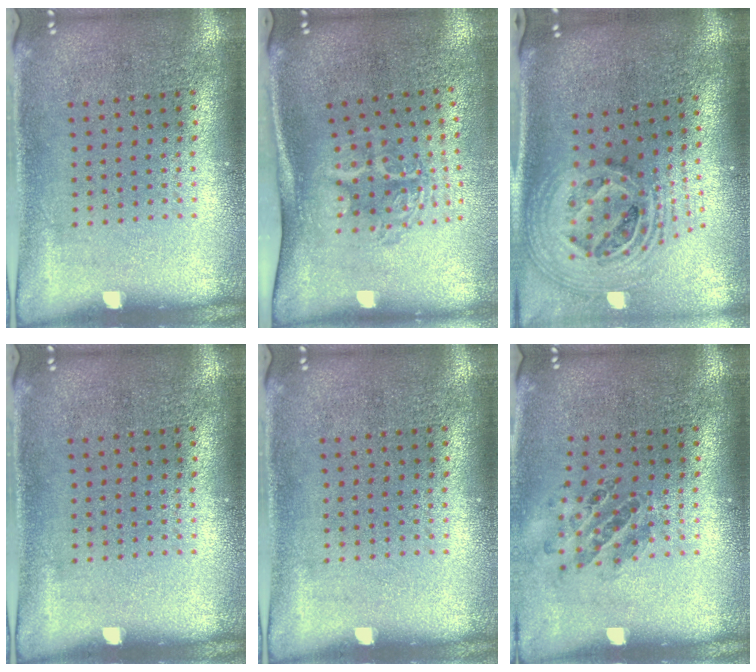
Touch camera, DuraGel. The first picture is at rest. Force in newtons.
{"total": 1.8, "press": 1.2, "slide": 1.3}
{"total": 2.8, "press": 1.9, "slide": 2.1}
{"total": 0.0}
{"total": 0.0}
{"total": 0.8, "press": 0.8, "slide": 0.1}